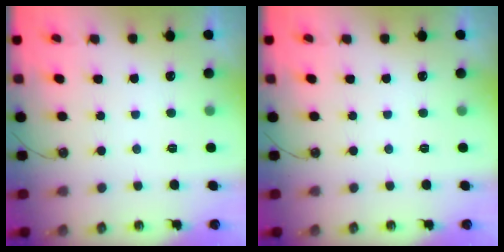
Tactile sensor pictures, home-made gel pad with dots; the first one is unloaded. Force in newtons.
{"total": 0.0}